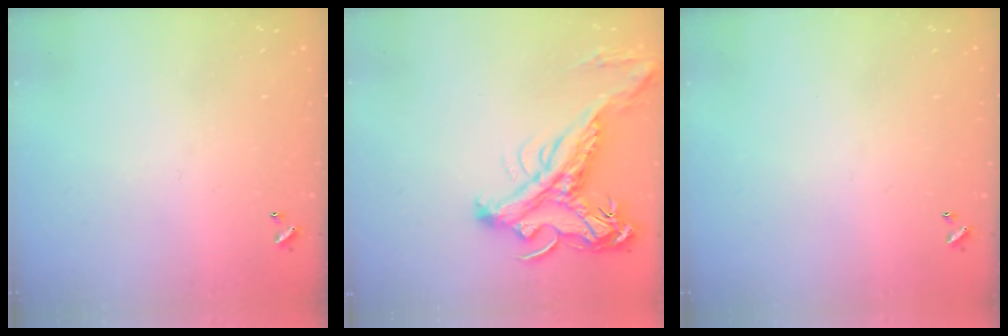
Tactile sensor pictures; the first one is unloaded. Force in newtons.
{"total": 6.0, "press": 5.8, "slide": 1.7}
{"total": 0.0}